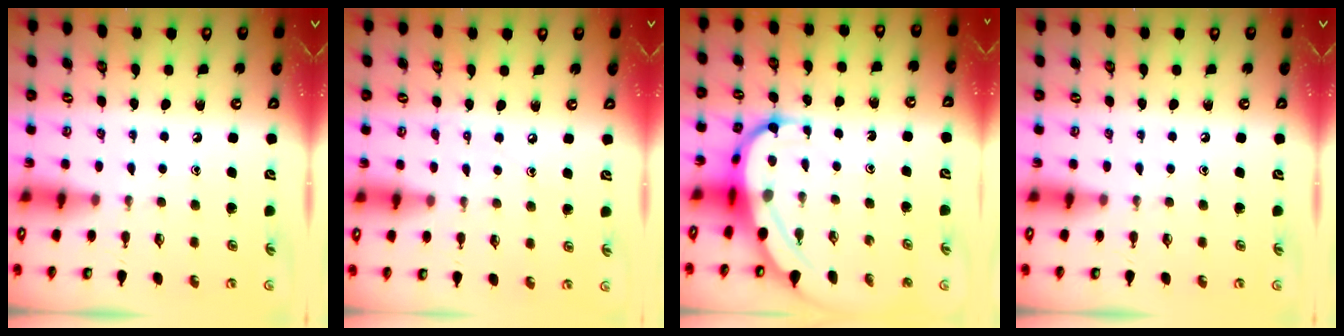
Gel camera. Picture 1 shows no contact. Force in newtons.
{"total": 5.1, "press": 5.1, "slide": 0.7}
{"total": 8.5, "press": 8.5, "slide": 0.8}
{"total": 0.0}